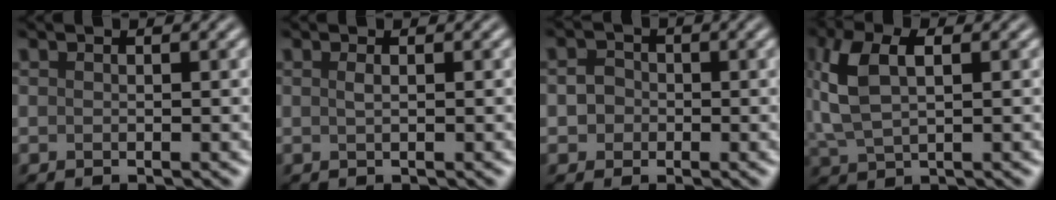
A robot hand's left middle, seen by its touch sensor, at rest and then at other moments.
{"total": 0.7, "force": [0.2, 0.3, 0.7], "torque": [-0.011, 0.004, 0.003]}
{"total": 1.9, "force": [-0.2, 1.8, 0.7], "torque": [-0.001, 0.001, -0.009]}
{"total": 5.6, "force": [1.4, 2.9, 4.6], "torque": [-0.105, 0.009, 0.025]}